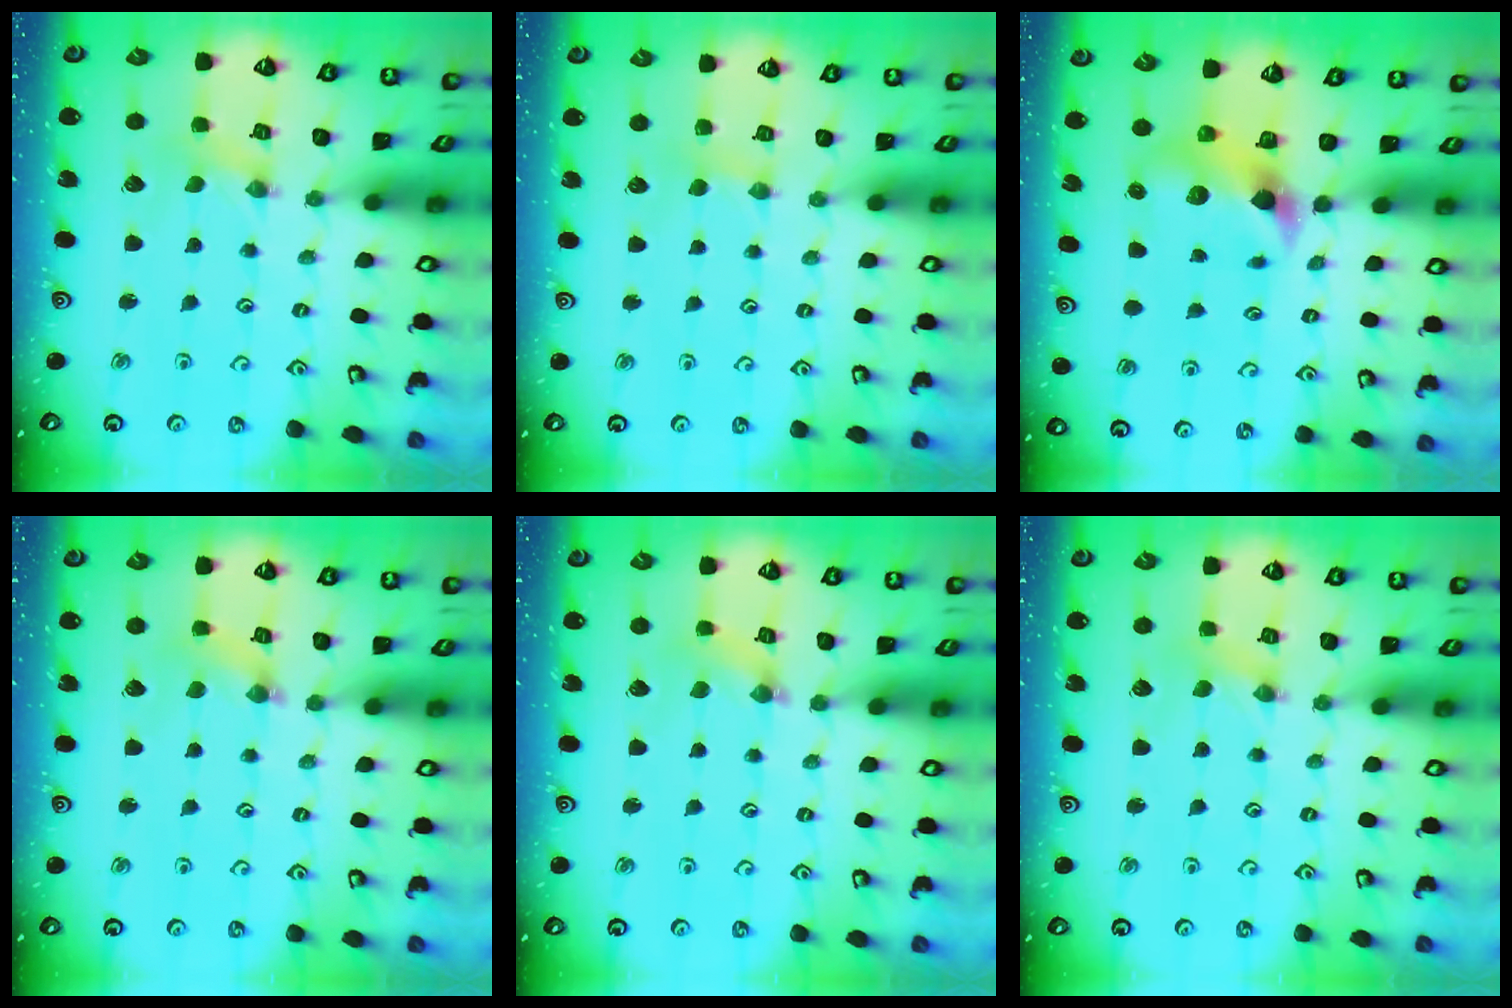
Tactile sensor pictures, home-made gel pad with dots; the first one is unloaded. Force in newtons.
{"total": 2.2, "press": 2.2, "slide": 0.4}
{"total": 7.6, "press": 7.5, "slide": 1.0}
{"total": 1.4, "press": 1.4, "slide": 0.3}
{"total": 1.4, "press": 1.4, "slide": 0.3}
{"total": 0.8, "press": 0.8, "slide": 0.2}